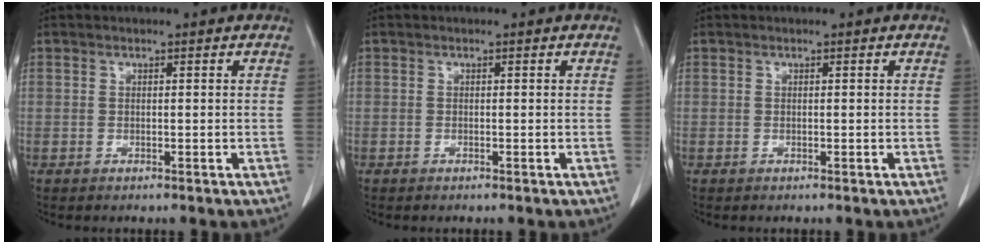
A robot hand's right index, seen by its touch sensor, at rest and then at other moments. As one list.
[{"total": 0.0}, {"total": 0.0}]